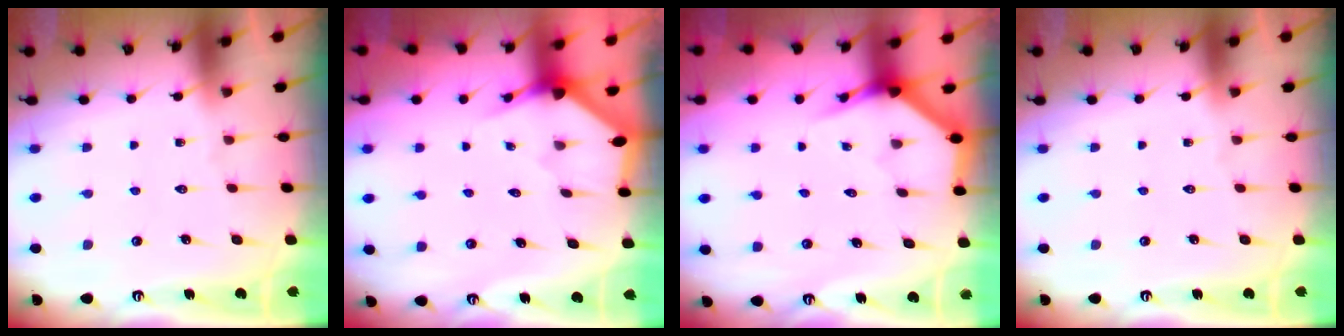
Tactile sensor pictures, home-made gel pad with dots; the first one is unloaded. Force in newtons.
{"total": 2.4, "press": 2.4, "slide": 0.2}
{"total": 4.0, "press": 4.0, "slide": 0.2}
{"total": 0.0}